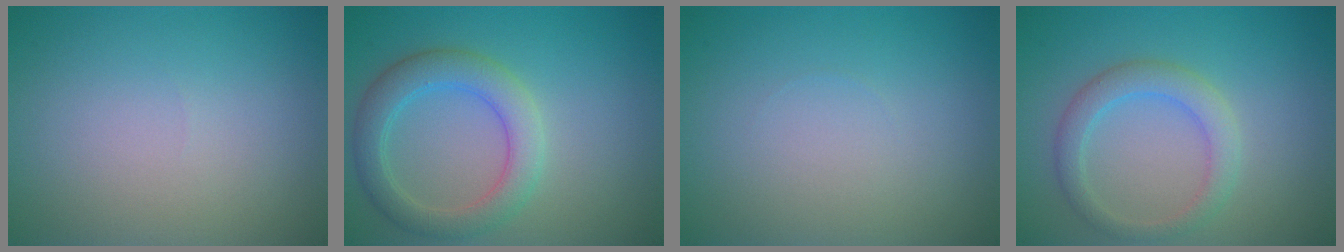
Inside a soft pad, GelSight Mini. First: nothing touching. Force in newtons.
{"total": 4.3, "press": 4.3, "slide": 0.2}
{"total": 0.0}
{"total": 2.9, "press": 2.9, "slide": 0.3}